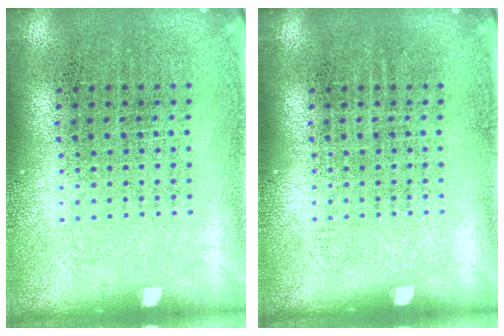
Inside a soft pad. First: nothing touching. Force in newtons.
{"total": 0.0}